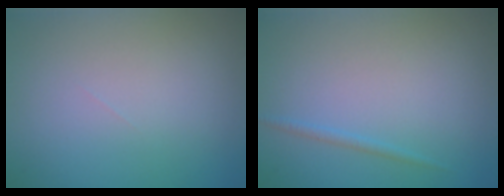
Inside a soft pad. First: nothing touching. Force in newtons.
{"total": 0.7, "press": 0.7, "slide": 0.1}